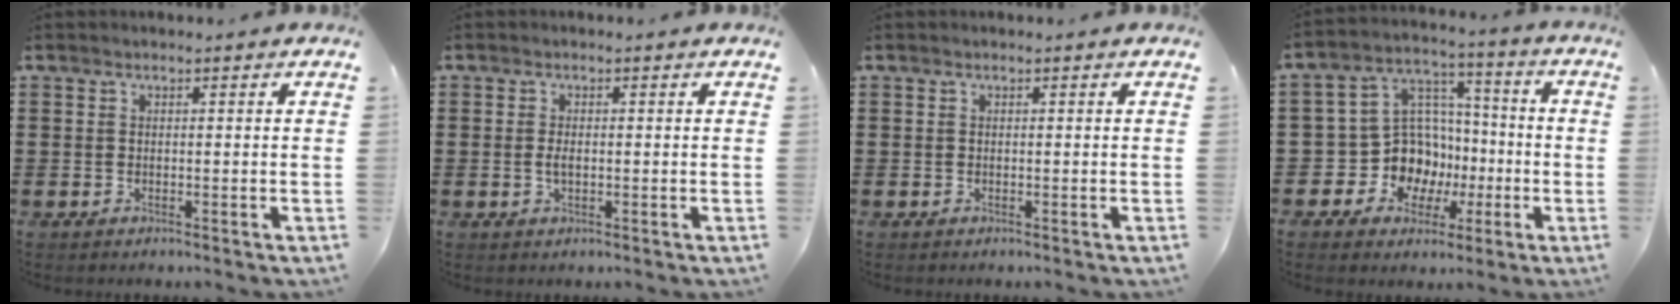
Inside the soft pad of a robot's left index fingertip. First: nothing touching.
{"total": 1.7, "force": [-0.1, 0.6, 1.5], "torque": [-0.038, -0.003, -0.004]}
{"total": 0.0}
{"total": 10.8, "force": [-2.1, 9.9, 3.8], "torque": [-0.119, 0.001, -0.029]}